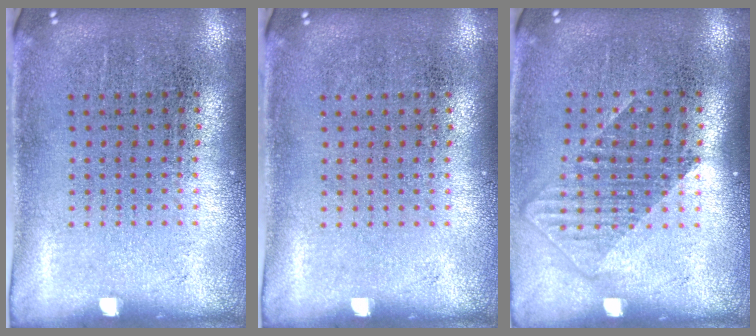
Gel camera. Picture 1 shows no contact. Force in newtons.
{"total": 0.0}
{"total": 1.3, "press": 0.9, "slide": 0.9}